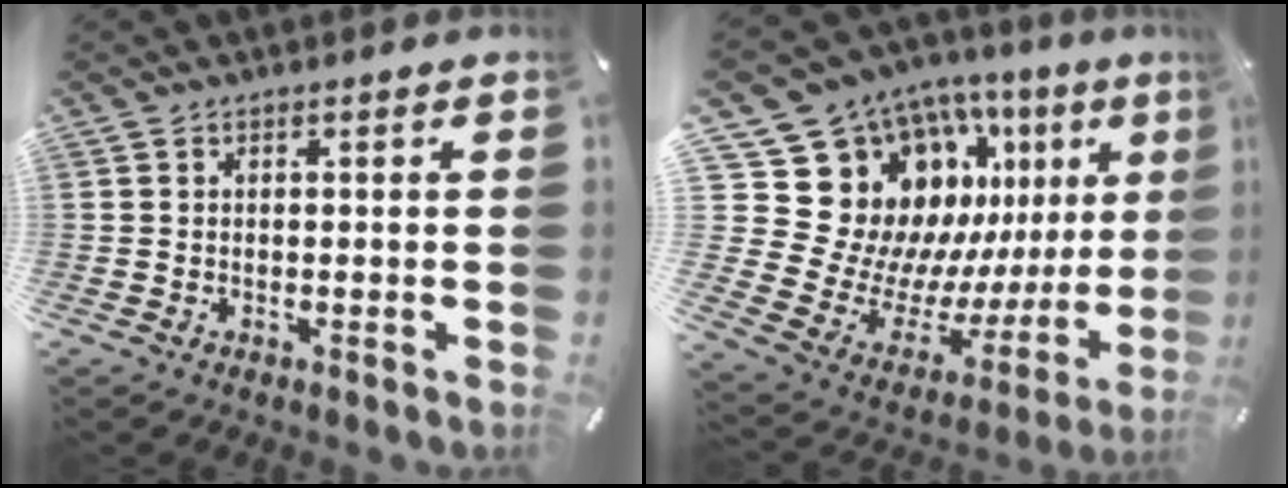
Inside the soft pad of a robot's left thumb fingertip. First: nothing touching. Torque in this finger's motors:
{"motor_torque": [1.24, 0.50, 0.66, 0.02, 0.11]}